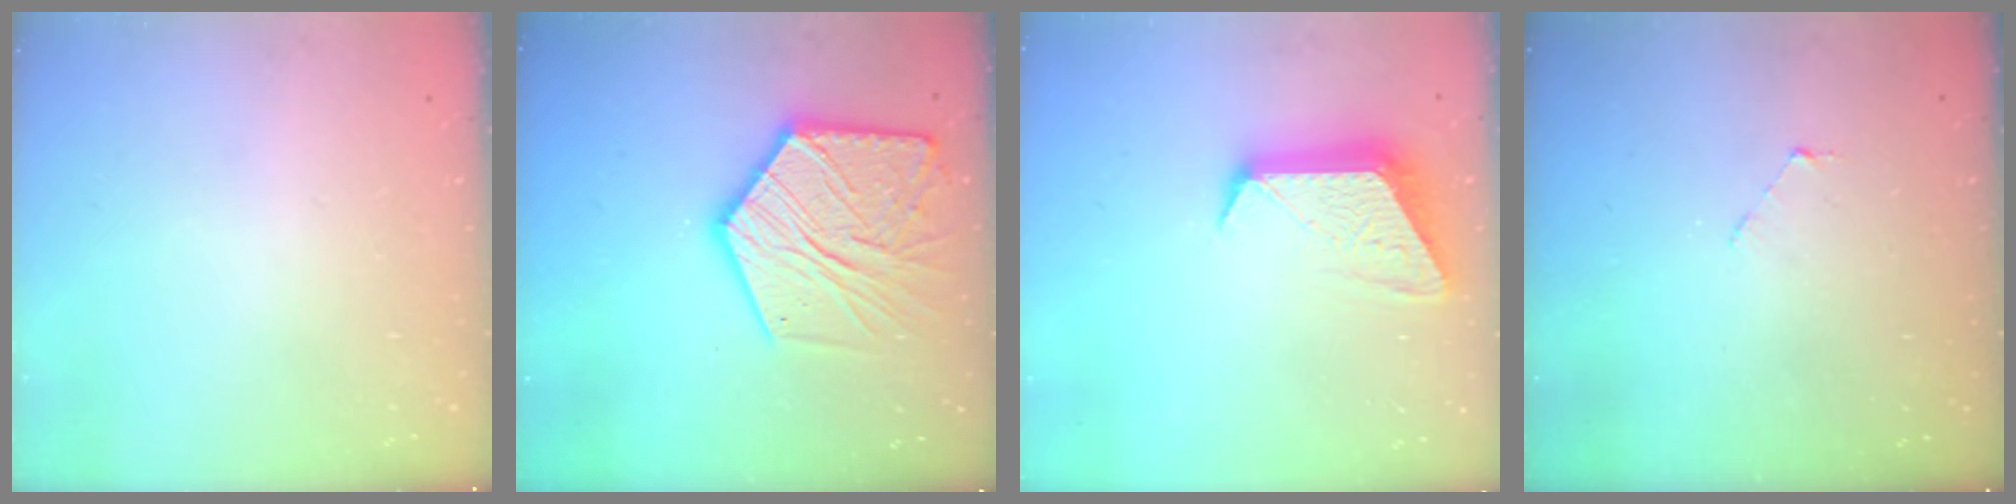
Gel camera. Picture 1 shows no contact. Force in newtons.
{"total": 19.6, "press": 19.6, "slide": 1.8}
{"total": 11.4, "press": 11.4, "slide": 0.9}
{"total": 1.6, "press": 1.6, "slide": 0.1}